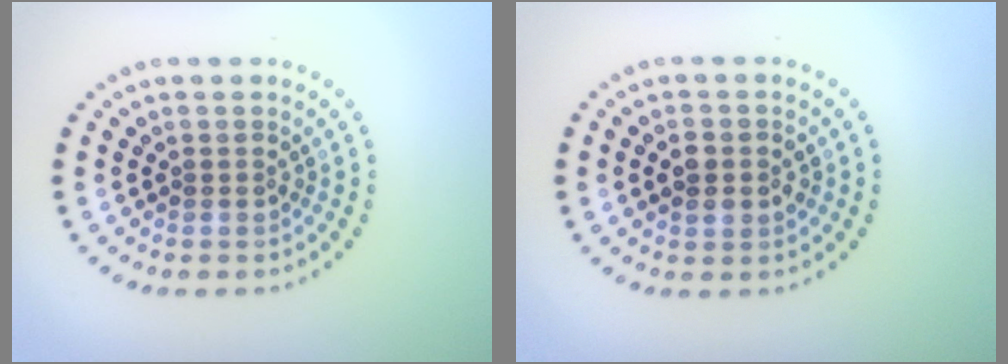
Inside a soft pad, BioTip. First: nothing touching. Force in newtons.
{"total": 3.0, "press": 3.0, "slide": 0.1}